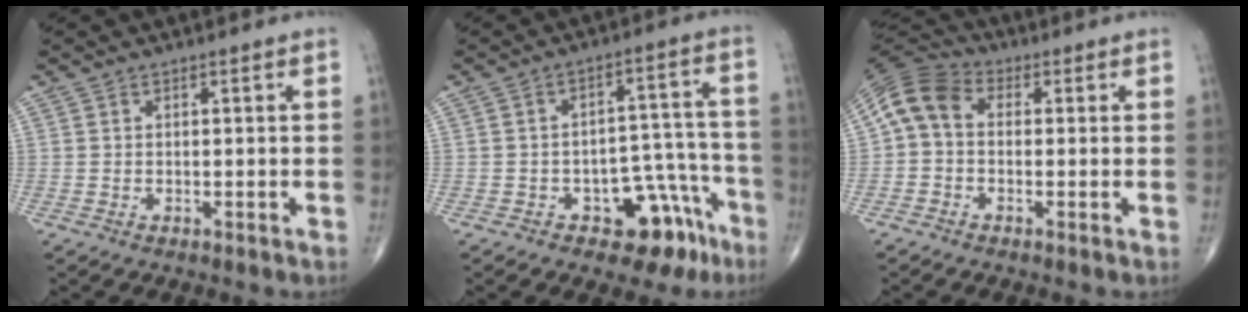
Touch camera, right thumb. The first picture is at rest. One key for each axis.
{"total": 11.0, "fx": -6.1, "fy": 6.4, "fz": 6.5, "tx": -0.035, "ty": 0.060, "tz": -0.074}
{"total": 8.0, "fx": 0.4, "fy": 5.7, "fz": 5.5, "tx": -0.097, "ty": 0.024, "tz": -0.012}